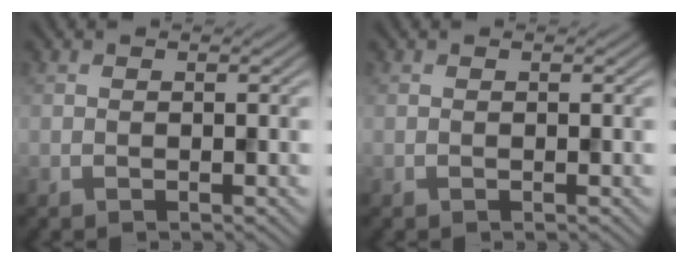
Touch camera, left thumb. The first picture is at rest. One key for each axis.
{"total": 0.0}